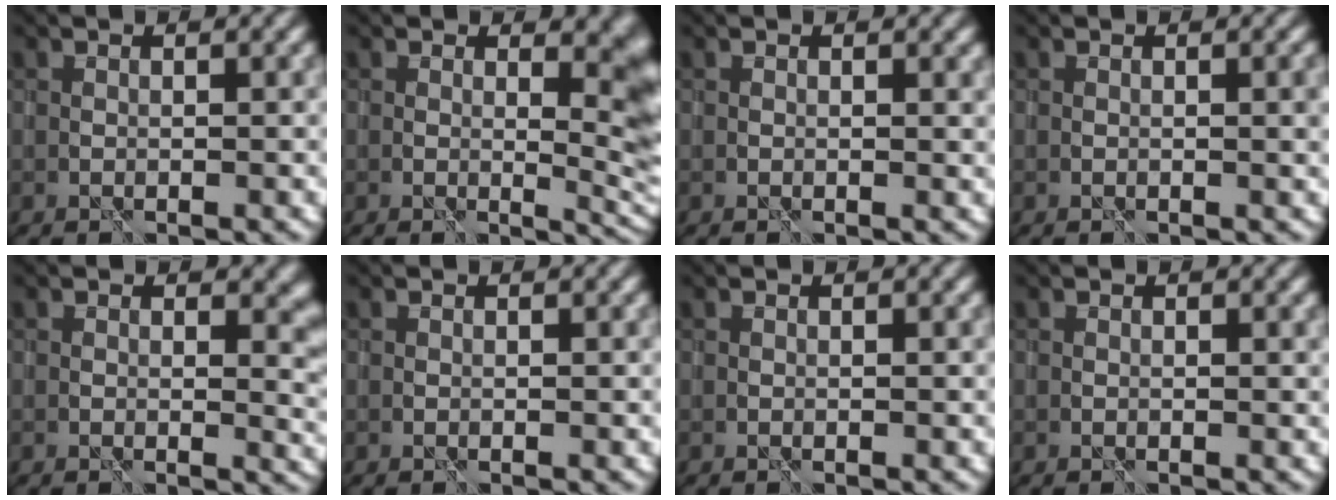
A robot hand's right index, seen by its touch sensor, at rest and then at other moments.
{"total": 6.3, "force": [1.3, 2.8, 5.5], "torque": [-0.043, -0.009, 0.022]}
{"total": 0.5, "force": [0.2, 0.3, 0.4], "torque": [-0.002, -0.001, 0.005]}
{"total": 1.0, "force": [0.1, 0.2, 1.0], "torque": [-0.013, -0.001, 0.002]}
{"total": 3.6, "force": [0.7, 2.2, 2.8], "torque": [-0.019, -0.008, 0.011]}
{"total": 0.0}
{"total": 0.0}
{"total": 0.0}